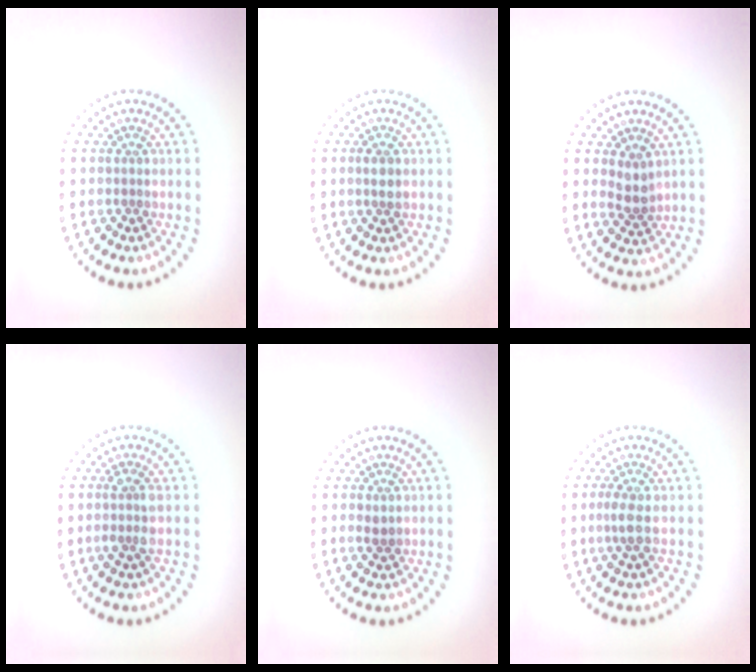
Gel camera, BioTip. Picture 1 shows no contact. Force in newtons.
{"total": 1.4, "press": 1.3, "slide": 0.4}
{"total": 1.7, "press": 1.4, "slide": 1.0}
{"total": 1.8, "press": 1.5, "slide": 1.0}
{"total": 1.0, "press": 0.9, "slide": 0.1}
{"total": 1.5, "press": 1.2, "slide": 0.9}